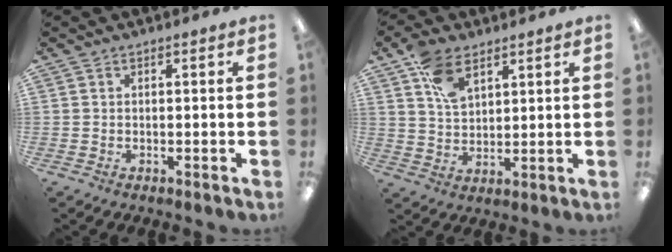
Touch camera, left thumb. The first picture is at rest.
{"total": 9.1, "force": [5.2, 5.3, 5.3], "torque": [-0.102, -0.010, 0.100]}